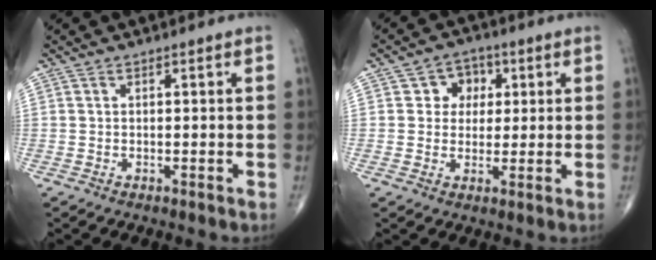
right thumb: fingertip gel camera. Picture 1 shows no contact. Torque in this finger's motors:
{"motor_torque": [-0.43, 0.56, 0.04, 0.14, 0.02]}